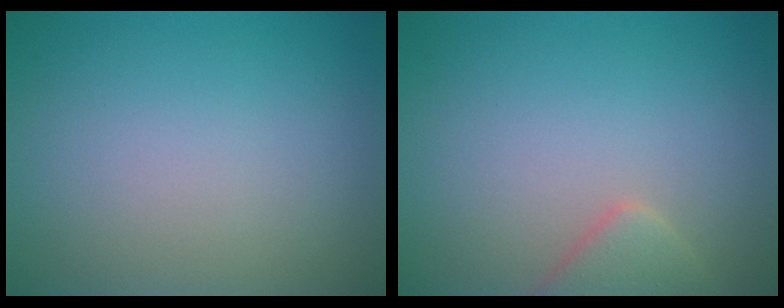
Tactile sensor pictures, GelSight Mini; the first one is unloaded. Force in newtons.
{"total": 2.3, "press": 2.3, "slide": 0.2}